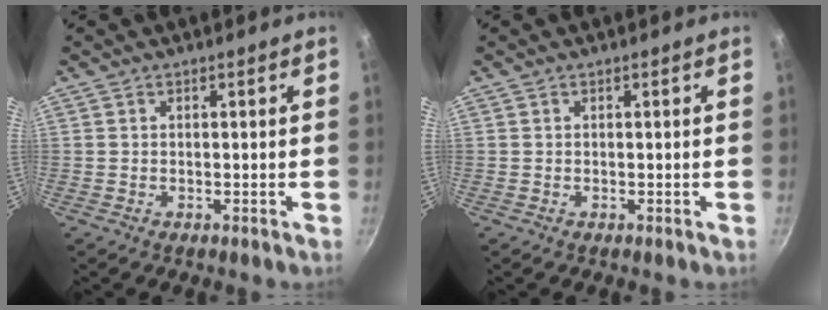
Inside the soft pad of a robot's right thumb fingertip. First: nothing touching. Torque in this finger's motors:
{"motor_torque": [-0.09, -0.01, -0.01, -0.01, 0.01]}